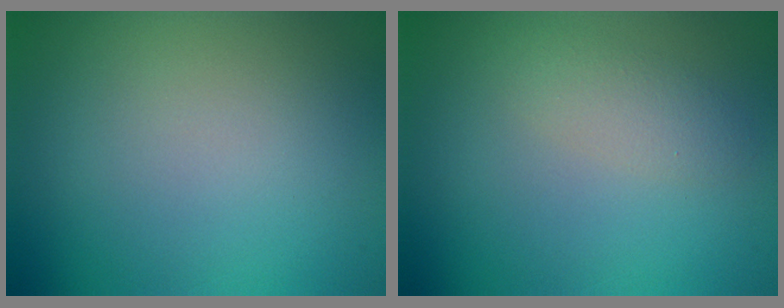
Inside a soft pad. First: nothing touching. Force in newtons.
{"total": 1.9, "press": 1.9, "slide": 0.0}